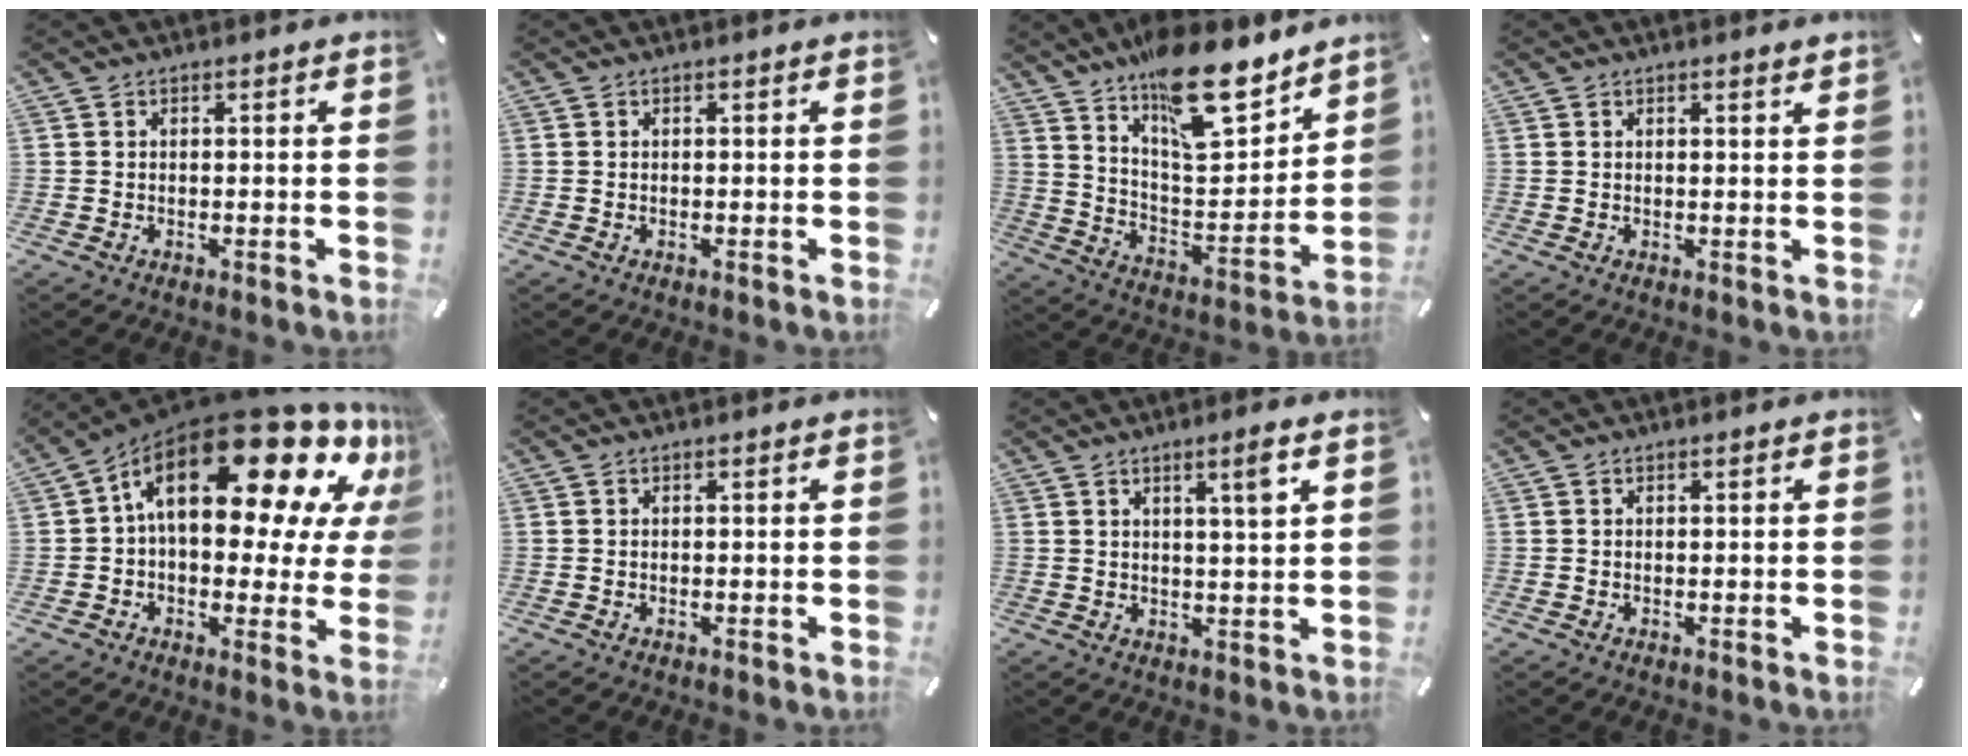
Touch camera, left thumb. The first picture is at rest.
{"total": 0.0}
{"total": 18.6, "force": [14.1, 6.6, 10.2], "torque": [-0.160, -0.101, 0.241]}
{"total": 1.0, "force": [0.8, 0.0, 0.6], "torque": [-0.013, -0.002, 0.015]}
{"total": 25.6, "force": [10.9, 12.5, 19.5], "torque": [-0.309, -0.074, 0.182]}
{"total": 0.0}
{"total": 4.8, "force": [2.4, 0.0, 4.1], "torque": [-0.069, -0.007, 0.034]}
{"total": 0.0}